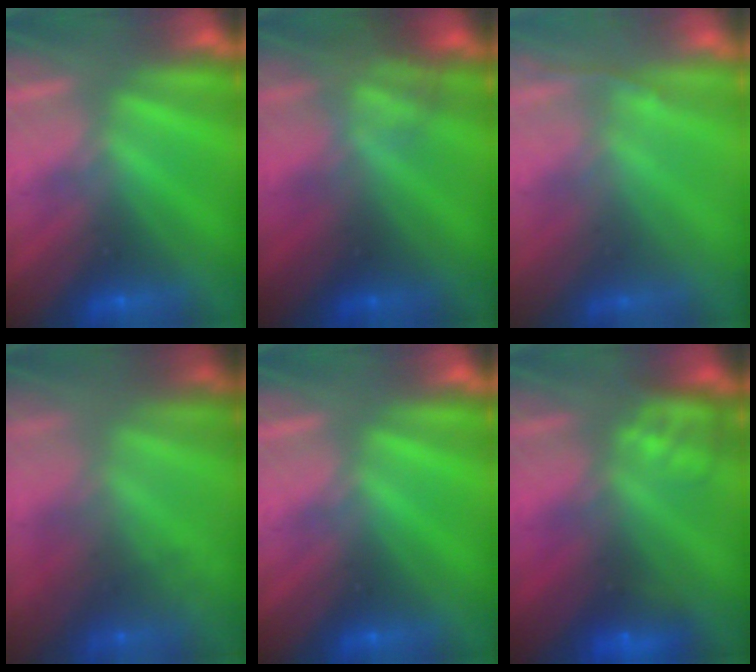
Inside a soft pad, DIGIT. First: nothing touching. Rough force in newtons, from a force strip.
{"total": 2.4}
{"total": 1.4}
{"total": 7.2}
{"total": 0.0}
{"total": 7.3}